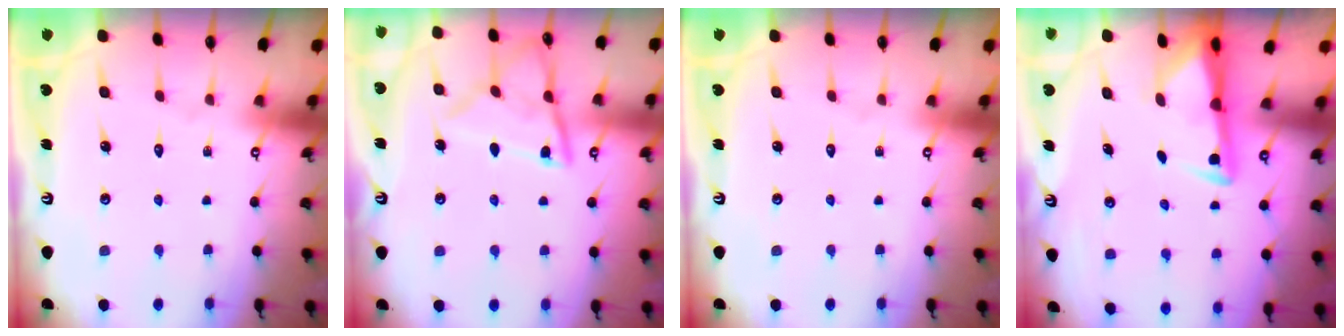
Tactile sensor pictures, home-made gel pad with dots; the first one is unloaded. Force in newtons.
{"total": 11.9, "press": 11.8, "slide": 1.1}
{"total": 0.0}
{"total": 3.0, "press": 2.9, "slide": 0.5}